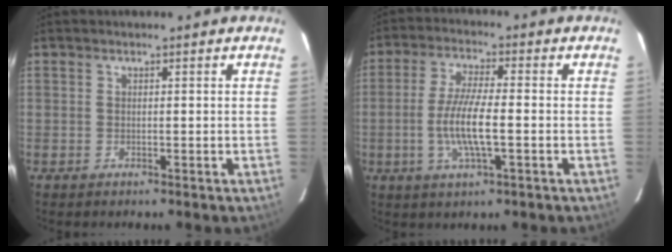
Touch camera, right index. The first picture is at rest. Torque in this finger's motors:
{"motor_torque": [0.76, -0.15, 0.41, 0.15]}